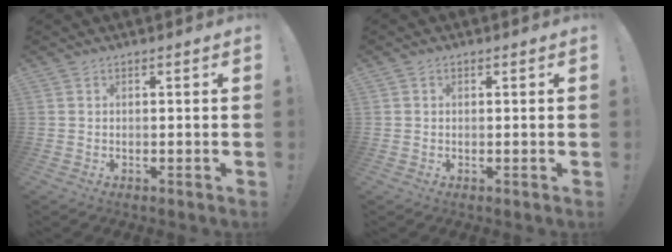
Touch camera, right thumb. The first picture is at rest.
{"total": 0.5, "force": [0.1, 0.5, 0.1], "torque": [0.001, 0.002, 0.001]}